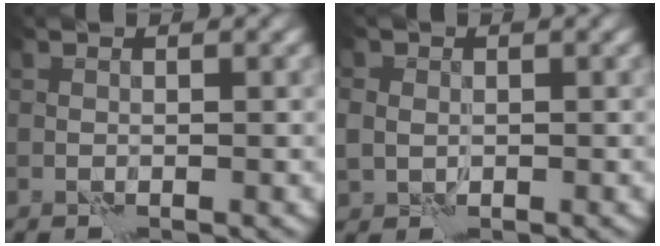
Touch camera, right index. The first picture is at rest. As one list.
[{"total": 2.1, "force": [0.1, 1.8, 1.0], "torque": [-0.018, -0.003, 0.003]}]